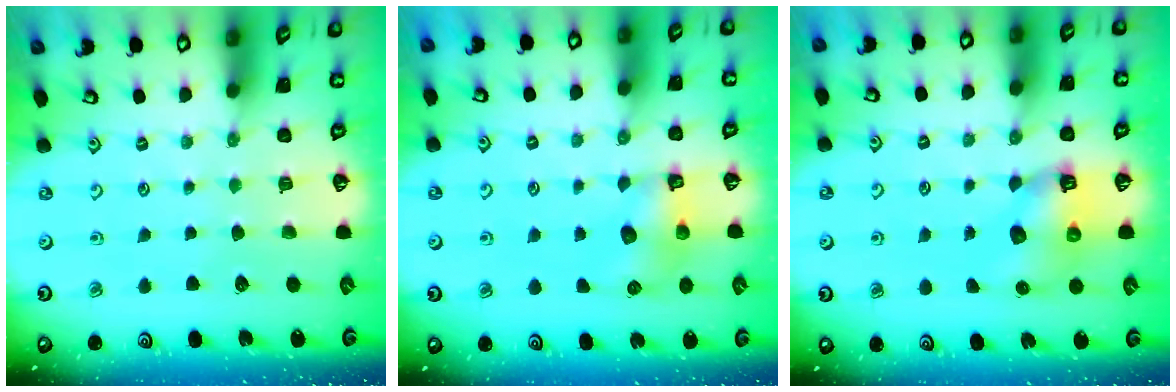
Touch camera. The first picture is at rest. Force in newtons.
{"total": 6.7, "press": 6.7, "slide": 0.3}
{"total": 8.0, "press": 8.0, "slide": 0.8}